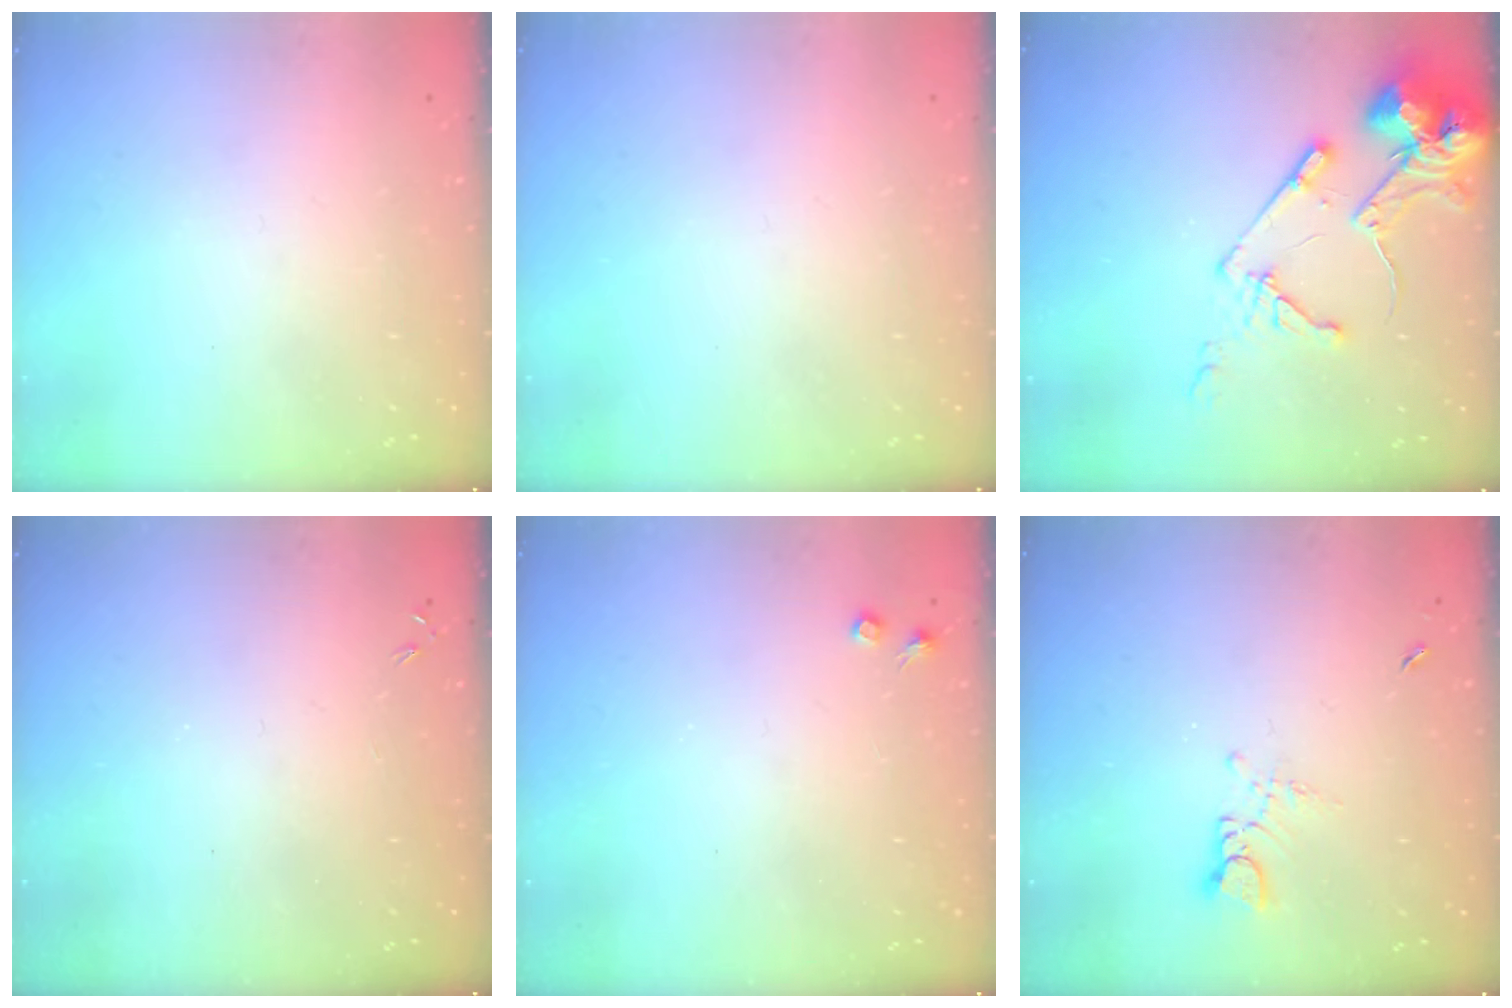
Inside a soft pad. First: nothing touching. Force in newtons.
{"total": 0.0}
{"total": 15.4, "press": 15.3, "slide": 1.9}
{"total": 0.0}
{"total": 2.7, "press": 2.7, "slide": 0.4}
{"total": 3.1, "press": 3.1, "slide": 0.3}